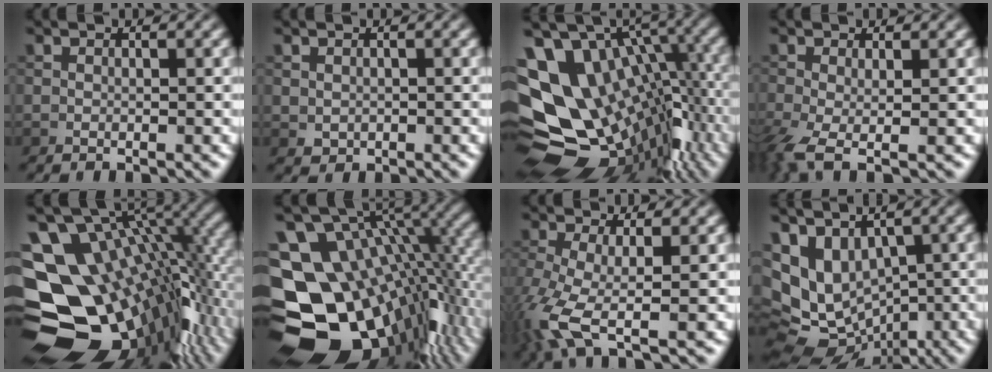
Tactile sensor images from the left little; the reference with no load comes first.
{"total": 0.9, "force": [0.1, 0.8, 0.3], "torque": [-0.005, -0.005, 0.005]}
{"total": 15.0, "force": [0.4, 10.2, 11.0], "torque": [-0.194, -0.013, 0.043]}
{"total": 4.7, "force": [-1.9, 1.9, 3.9], "torque": [-0.099, -0.018, -0.040]}
{"total": 17.0, "force": [-1.5, 10.9, 13.0], "torque": [-0.206, -0.021, 0.012]}
{"total": 17.6, "force": [-3.3, 12.3, 12.2], "torque": [-0.224, -0.021, -0.019]}
{"total": 6.2, "force": [-2.8, 1.8, 5.2], "torque": [-0.138, -0.018, -0.063]}
{"total": 8.7, "force": [0.8, 6.6, 5.6], "torque": [-0.093, -0.002, 0.037]}